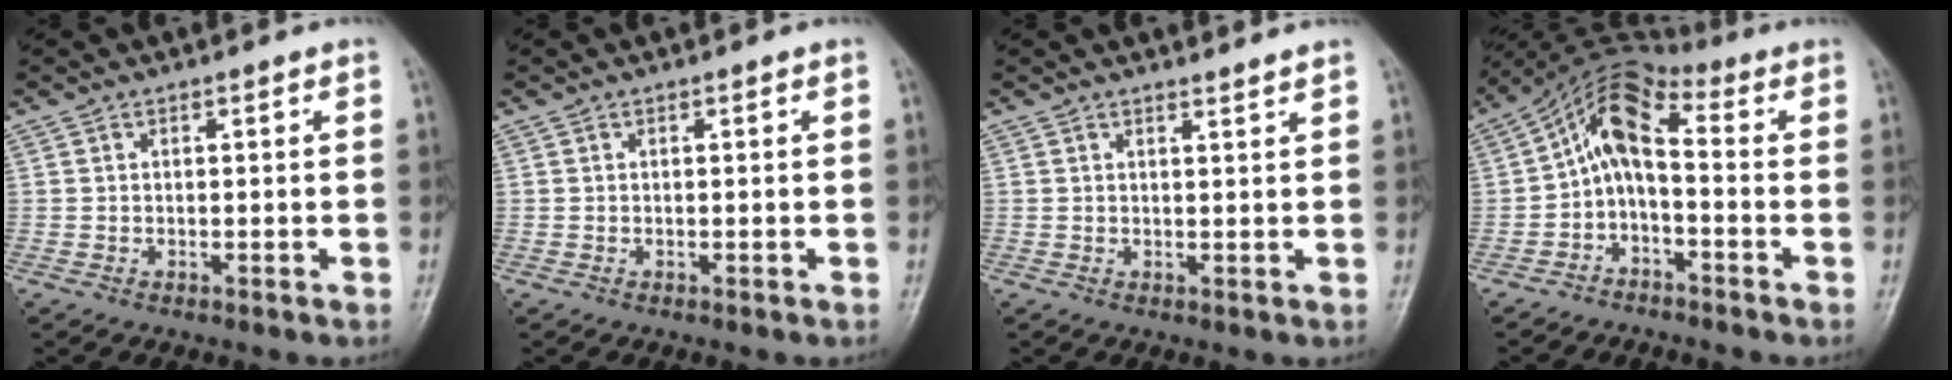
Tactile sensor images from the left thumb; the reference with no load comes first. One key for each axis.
{"total": 0.0}
{"total": 1.4, "fx": 1.3, "fy": -0.3, "fz": 0.2, "tx": -0.004, "ty": -0.014, "tz": 0.021}
{"total": 8.1, "fx": -1.4, "fy": 4.2, "fz": 6.7, "tx": -0.109, "ty": 0.046, "tz": -0.040}